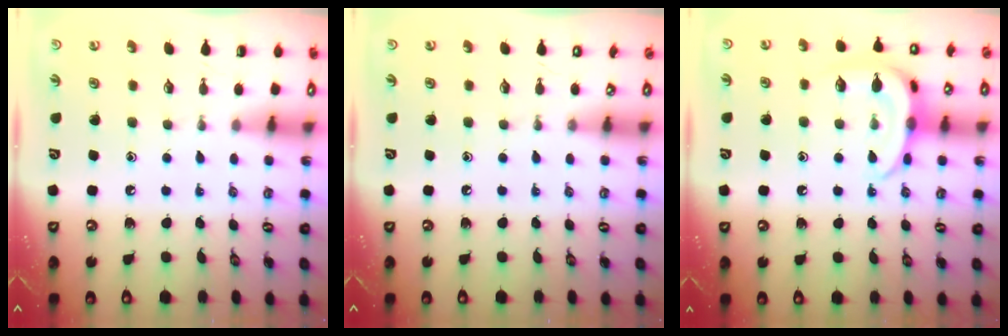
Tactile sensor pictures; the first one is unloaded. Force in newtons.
{"total": 0.0}
{"total": 13.7, "press": 13.7, "slide": 0.9}